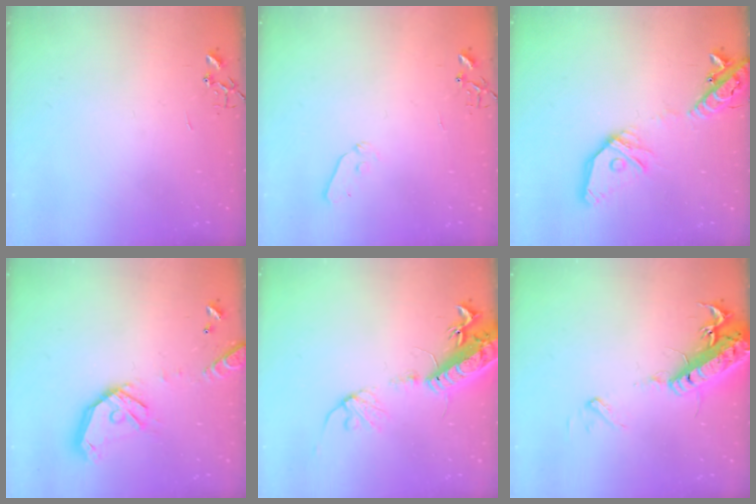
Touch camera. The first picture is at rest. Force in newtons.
{"total": 4.9, "press": 4.8, "slide": 0.7}
{"total": 18.2, "press": 18.0, "slide": 3.2}
{"total": 16.2, "press": 16.0, "slide": 2.7}
{"total": 16.6, "press": 16.2, "slide": 3.8}
{"total": 18.9, "press": 18.5, "slide": 3.9}